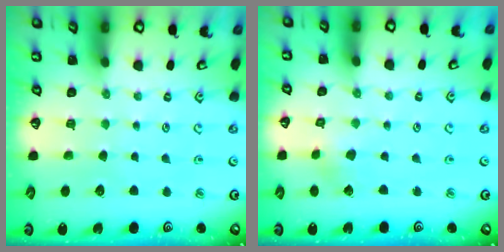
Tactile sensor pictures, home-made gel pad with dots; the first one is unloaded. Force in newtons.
{"total": 2.8, "press": 2.8, "slide": 0.1}